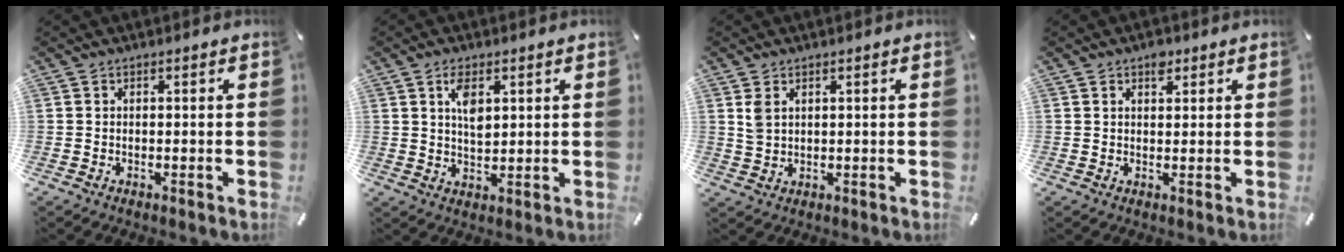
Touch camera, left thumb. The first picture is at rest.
{"total": 5.4, "force": [2.3, 2.9, 3.9], "torque": [-0.062, -0.003, 0.036]}
{"total": 3.1, "force": [1.5, 2.3, 1.6], "torque": [-0.035, 0.004, 0.028]}
{"total": 2.8, "force": [1.8, 1.7, 1.3], "torque": [-0.003, -0.006, 0.027]}